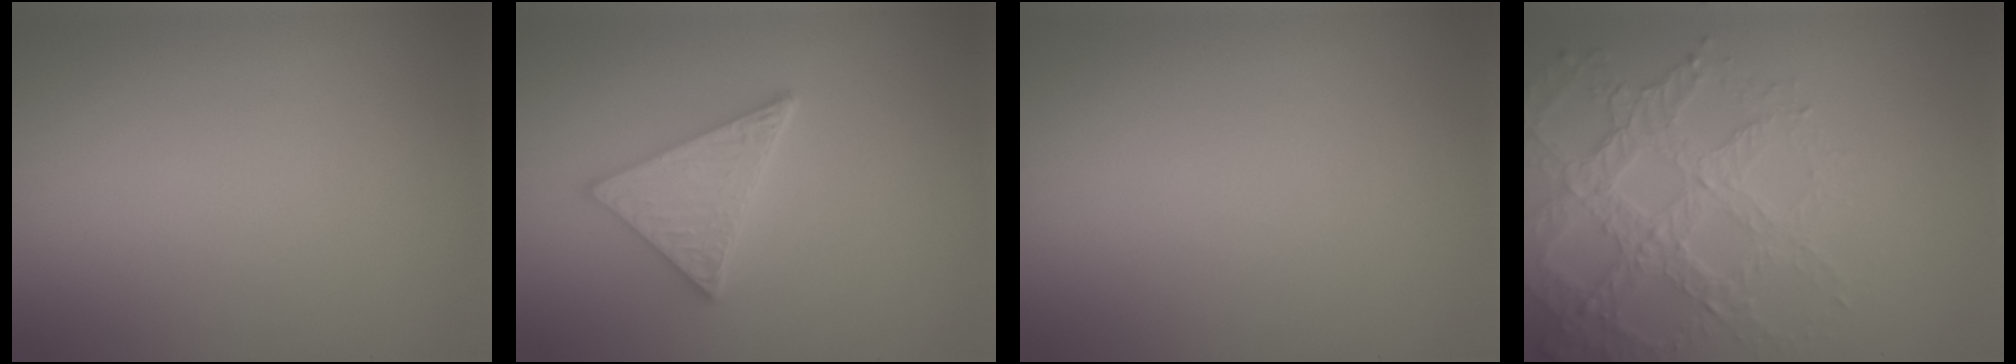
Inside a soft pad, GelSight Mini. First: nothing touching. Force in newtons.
{"total": 4.3, "press": 3.6, "slide": 2.3}
{"total": 0.0}
{"total": 6.3, "press": 4.8, "slide": 4.1}